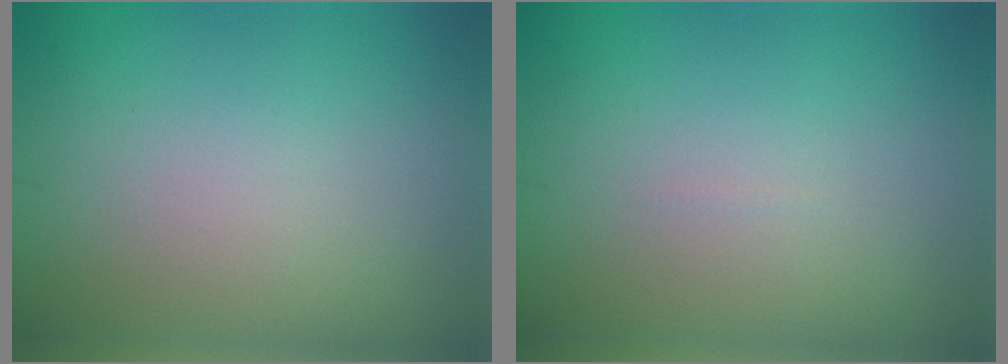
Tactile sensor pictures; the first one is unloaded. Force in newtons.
{"total": 0.0}